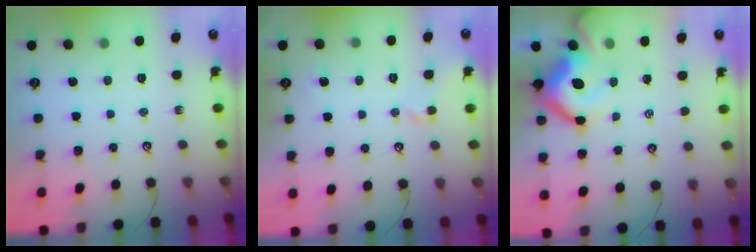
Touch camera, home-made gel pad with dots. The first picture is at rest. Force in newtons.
{"total": 1.0, "press": 0.9, "slide": 0.3}
{"total": 11.8, "press": 11.6, "slide": 2.0}